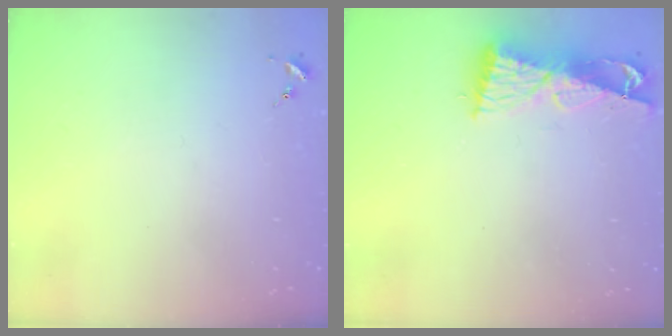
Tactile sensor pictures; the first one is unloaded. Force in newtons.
{"total": 8.9, "press": 8.9, "slide": 0.9}